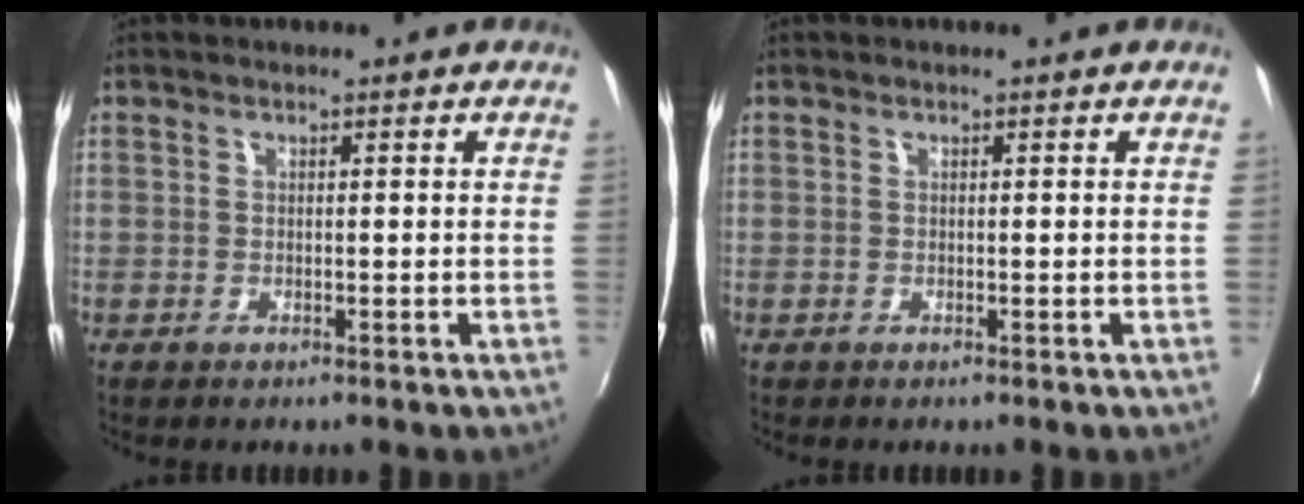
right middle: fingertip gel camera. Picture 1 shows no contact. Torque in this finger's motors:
{"motor_torque": [0.05, -0.37, -0.02, 0.00]}